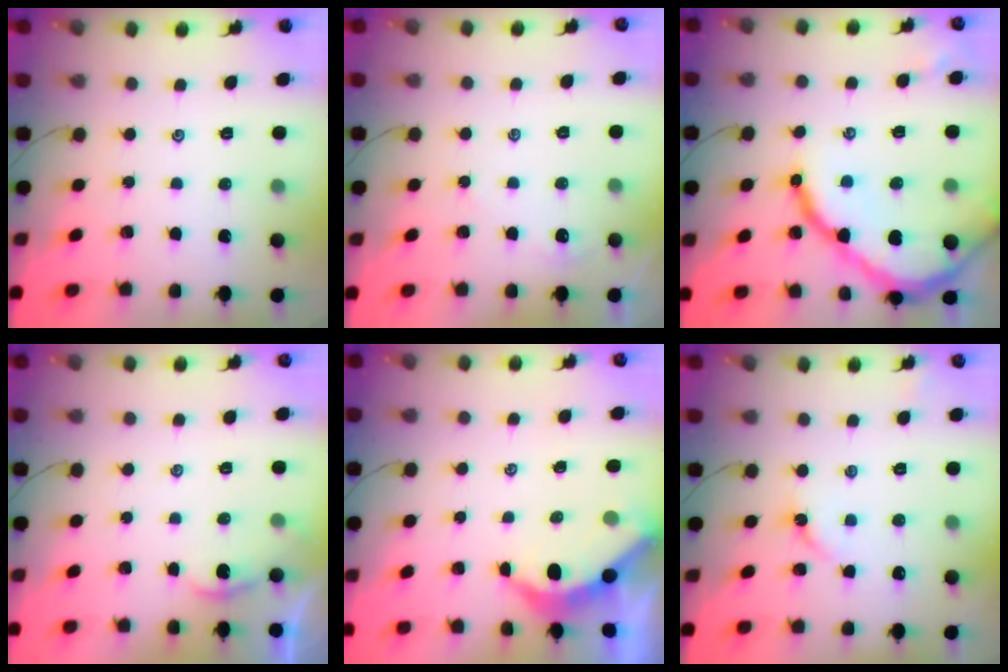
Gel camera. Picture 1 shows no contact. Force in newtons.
{"total": 1.4, "press": 1.4, "slide": 0.2}
{"total": 19.0, "press": 18.9, "slide": 1.9}
{"total": 1.2, "press": 1.2, "slide": 0.1}
{"total": 3.6, "press": 3.6, "slide": 0.4}
{"total": 3.4, "press": 3.4, "slide": 0.5}